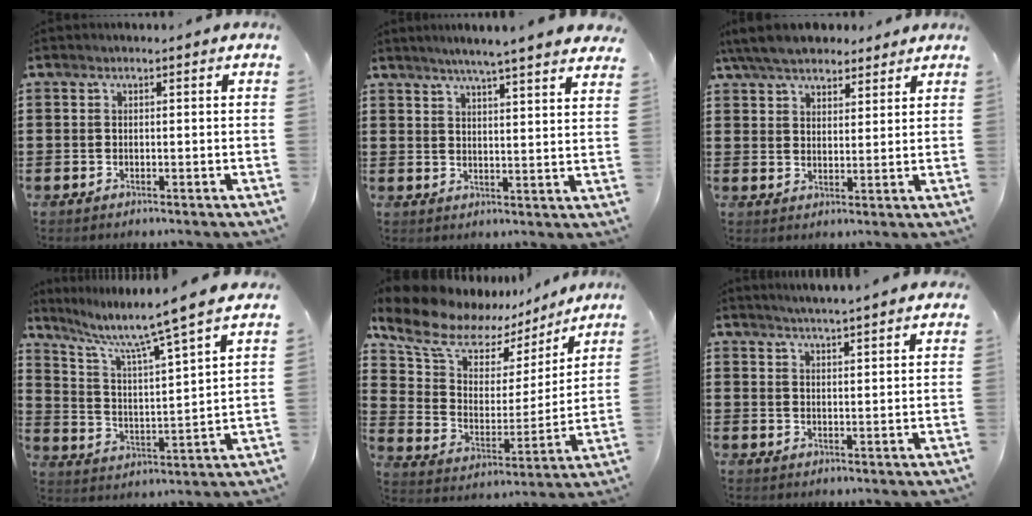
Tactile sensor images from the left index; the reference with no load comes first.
{"total": 4.6, "force": [4.2, -0.9, 1.8], "torque": [-0.051, -0.021, 0.070]}
{"total": 7.0, "force": [6.1, 2.3, 2.5], "torque": [-0.070, -0.005, 0.116]}
{"total": 7.5, "force": [6.1, -0.9, 4.3], "torque": [-0.110, -0.047, 0.091]}
{"total": 10.8, "force": [7.9, 5.9, 4.4], "torque": [-0.122, -0.038, 0.138]}
{"total": 3.2, "force": [3.1, -0.6, 0.6], "torque": [-0.022, -0.013, 0.056]}